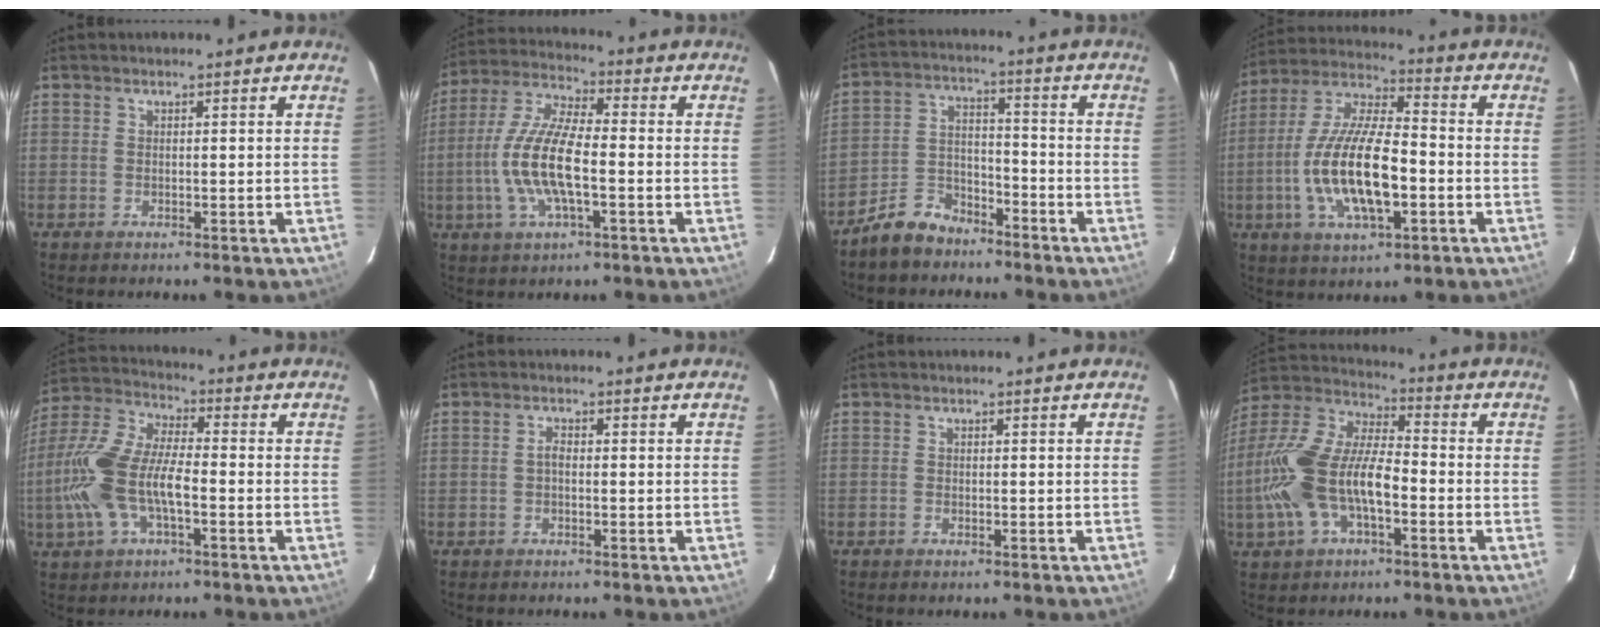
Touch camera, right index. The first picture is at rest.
{"total": 13.2, "force": [-2.6, 4.1, 12.3], "torque": [-0.257, 0.000, -0.055]}
{"total": 8.4, "force": [-6.5, 4.5, 2.8], "torque": [-0.072, 0.026, -0.113]}
{"total": 17.4, "force": [-4.0, 6.1, 15.8], "torque": [-0.320, -0.006, -0.074]}
{"total": 14.8, "force": [-3.6, 6.3, 12.9], "torque": [-0.282, 0.005, -0.072]}
{"total": 1.2, "force": [-0.4, 0.6, 0.9], "torque": [-0.017, 0.006, -0.008]}
{"total": 0.6, "force": [-0.5, 0.3, 0.2], "torque": [-0.006, -0.001, -0.011]}
{"total": 17.9, "force": [-4.6, 8.1, 15.2], "torque": [-0.325, 0.003, -0.090]}